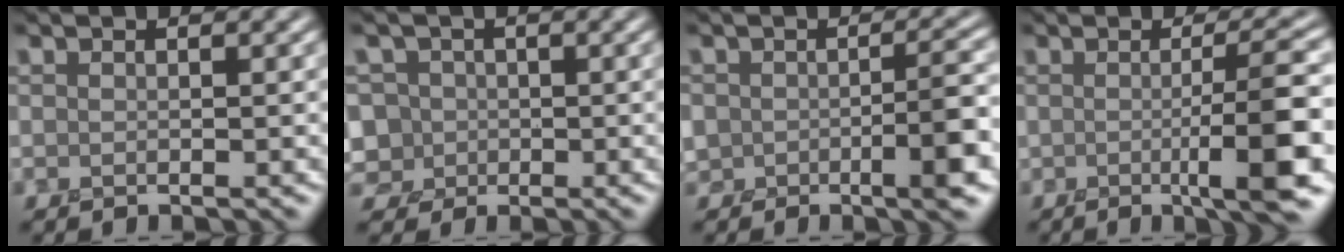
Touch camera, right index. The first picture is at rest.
{"total": 5.5, "force": [-0.8, 5.1, 1.7], "torque": [-0.036, 0.022, -0.044]}
{"total": 5.0, "force": [-2.0, 2.5, 3.8], "torque": [-0.057, -0.001, -0.040]}
{"total": 6.6, "force": [-1.1, 1.0, 6.4], "torque": [-0.093, 0.003, -0.023]}